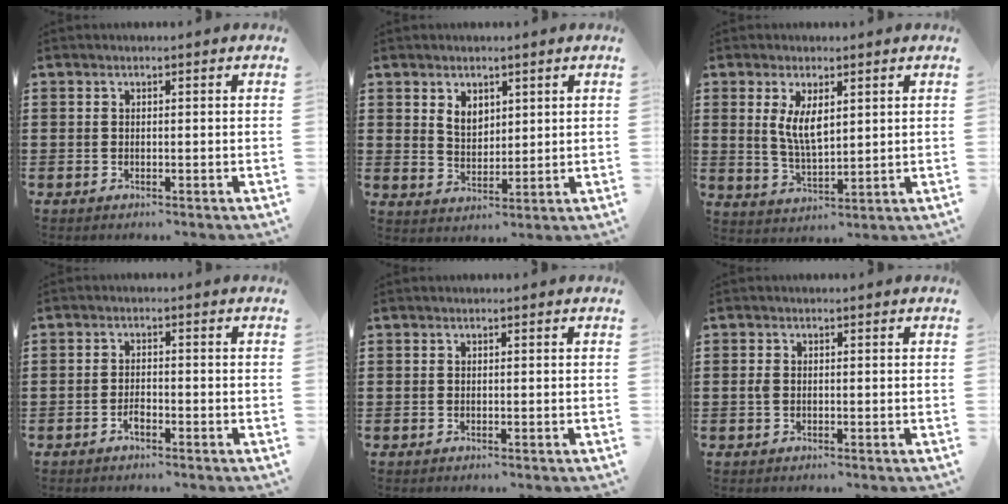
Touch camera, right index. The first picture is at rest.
{"total": 3.6, "force": [2.1, 2.5, 1.5], "torque": [-0.039, 0.010, 0.038]}
{"total": 5.3, "force": [1.5, 2.2, 4.5], "torque": [-0.086, 0.001, 0.025]}
{"total": 1.9, "force": [-1.2, 0.6, 1.2], "torque": [-0.025, 0.001, -0.024]}
{"total": 0.0}
{"total": 1.1, "force": [-0.1, 0.7, 0.8], "torque": [-0.025, 0.002, -0.005]}